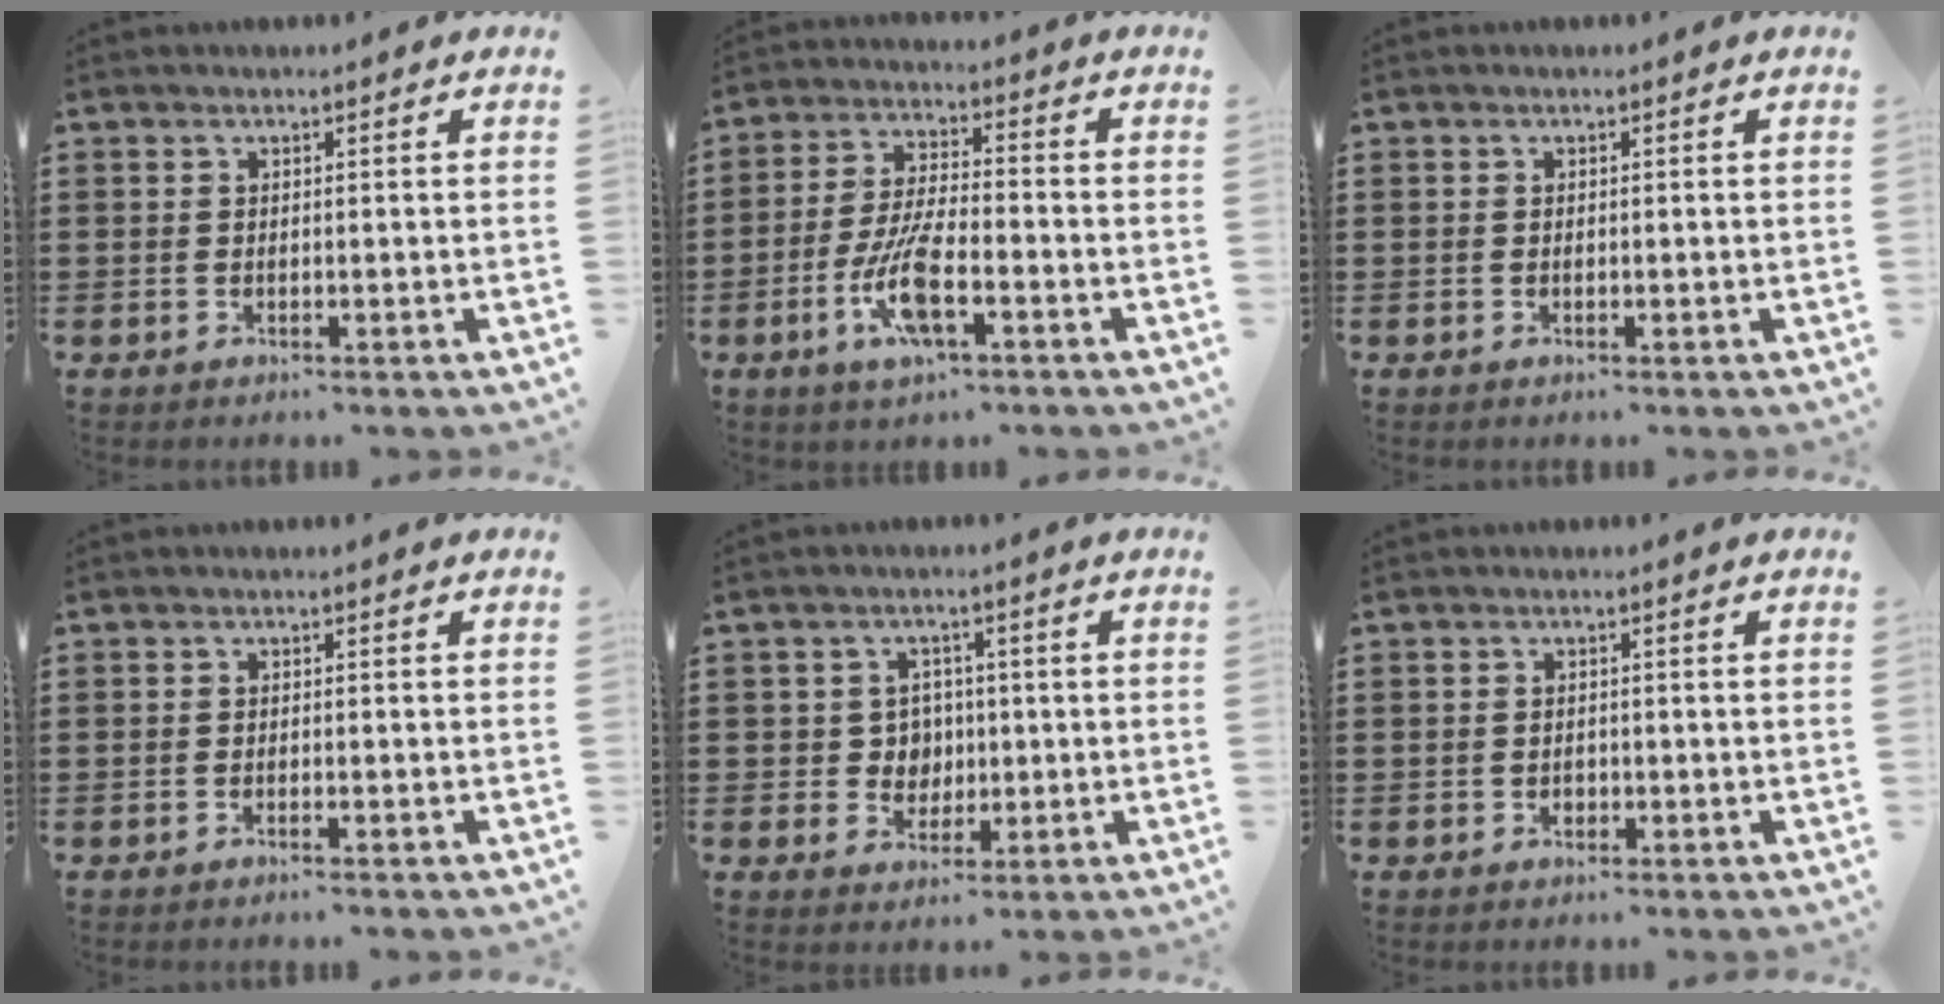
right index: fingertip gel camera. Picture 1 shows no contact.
{"total": 9.3, "force": [-3.7, 2.7, 8.1], "torque": [-0.176, -0.010, -0.070]}
{"total": 0.0}
{"total": 0.6, "force": [-0.6, 0.0, 0.2], "torque": [-0.005, -0.001, -0.012]}
{"total": 3.7, "force": [0.1, 3.6, 1.1], "torque": [-0.031, 0.007, -0.004]}
{"total": 0.9, "force": [-0.3, 0.8, 0.3], "torque": [-0.008, 0.002, -0.007]}